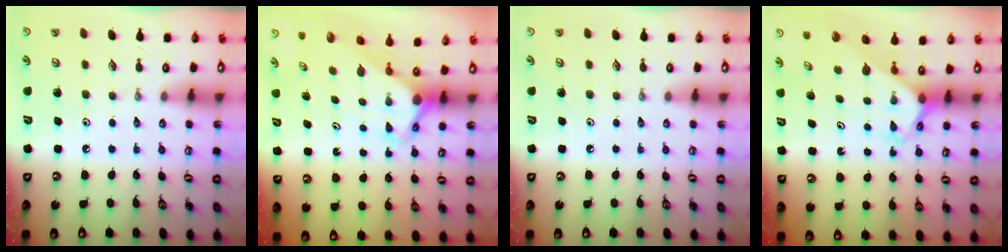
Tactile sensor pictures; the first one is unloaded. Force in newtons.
{"total": 3.1, "press": 3.1, "slide": 0.2}
{"total": 0.0}
{"total": 2.6, "press": 2.6, "slide": 0.2}